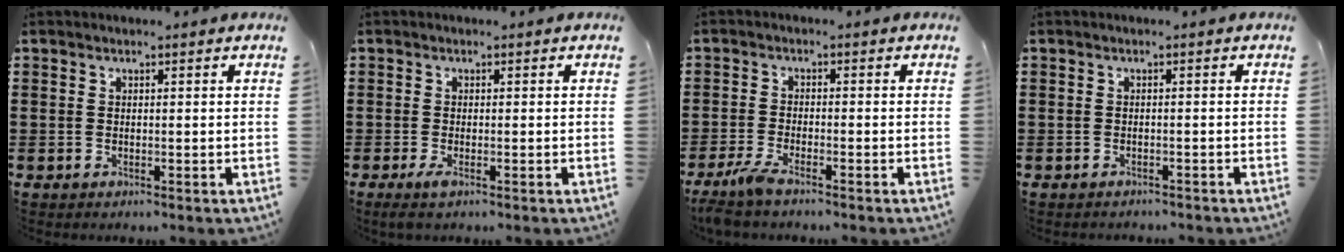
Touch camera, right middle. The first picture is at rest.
{"total": 1.5, "force": [-0.5, 0.1, 1.4], "torque": [-0.033, -0.010, -0.010]}
{"total": 3.1, "force": [-2.4, 0.1, 1.9], "torque": [-0.062, -0.013, -0.053]}
{"total": 0.8, "force": [-0.8, 0.2, -0.1], "torque": [-0.001, 0.001, -0.017]}